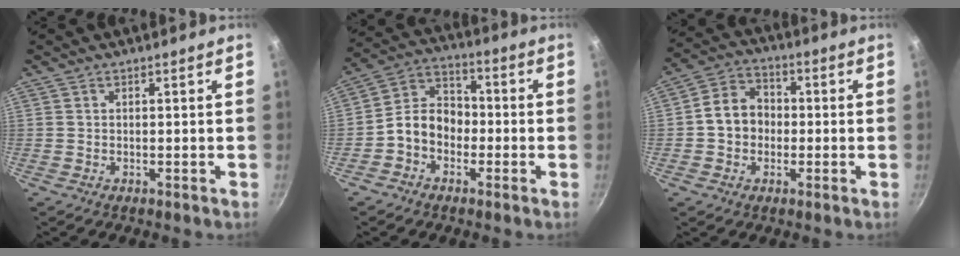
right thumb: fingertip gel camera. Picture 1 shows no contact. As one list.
[{"total": 9.0, "force": [-2.6, 7.0, 5.0], "torque": [-0.053, 0.043, -0.063]}, {"total": 8.7, "force": [-0.6, 7.2, 4.8], "torque": [-0.054, 0.024, -0.027]}]